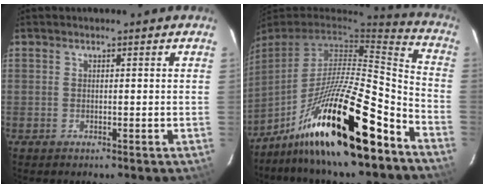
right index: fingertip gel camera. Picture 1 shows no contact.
{"total": 24.1, "force": [-16.3, 4.0, 17.3], "torque": [-0.280, -0.034, -0.270]}